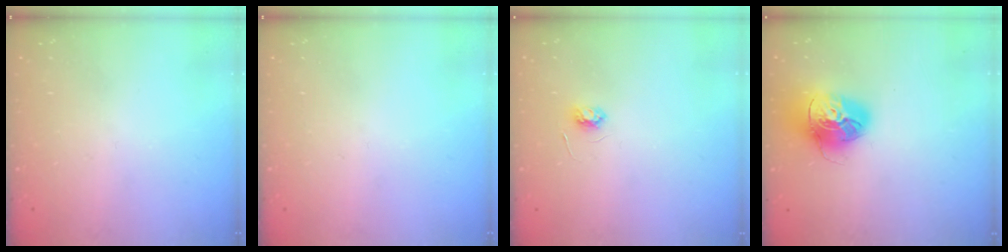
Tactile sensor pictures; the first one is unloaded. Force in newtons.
{"total": 0.0}
{"total": 3.6, "press": 3.6, "slide": 0.5}
{"total": 16.8, "press": 16.7, "slide": 1.9}